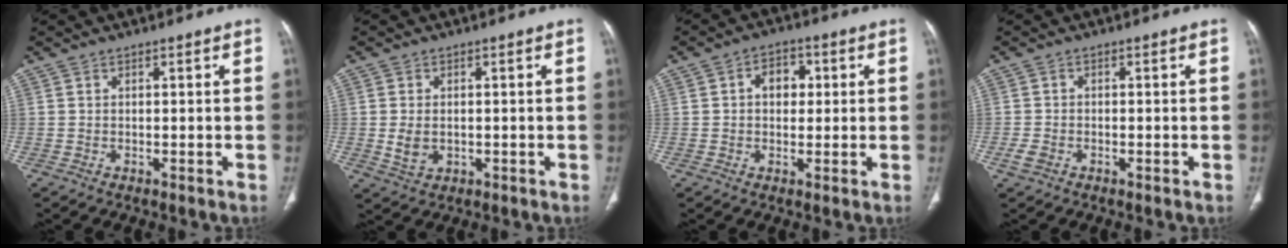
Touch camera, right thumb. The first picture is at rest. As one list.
[{"total": 3.9, "force": [-0.3, 2.8, 2.7], "torque": [-0.050, -0.004, 0.003]}, {"total": 5.4, "force": [0.9, 4.0, 3.5], "torque": [-0.032, 0.008, 0.010]}, {"total": 1.2, "force": [-0.6, 0.6, 1.0], "torque": [-0.021, -0.001, -0.011]}]